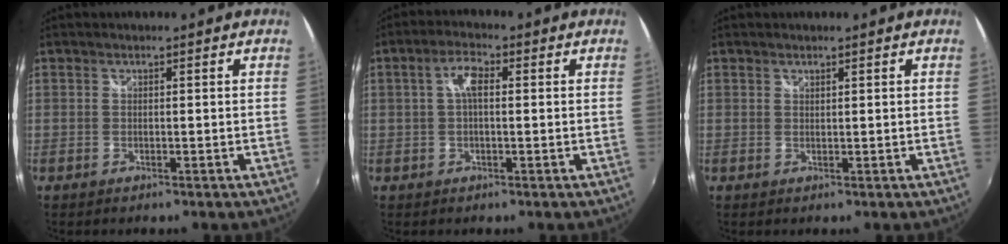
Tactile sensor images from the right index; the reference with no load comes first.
{"total": 4.0, "force": [0.6, 1.6, 3.6], "torque": [-0.071, 0.012, 0.010]}
{"total": 0.5, "force": [0.5, 0.1, 0.1], "torque": [-0.001, 0.001, 0.009]}